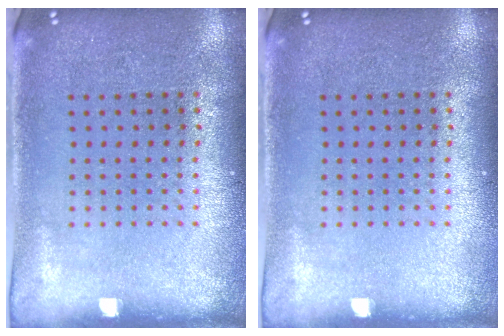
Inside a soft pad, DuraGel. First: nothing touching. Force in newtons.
{"total": 0.0}